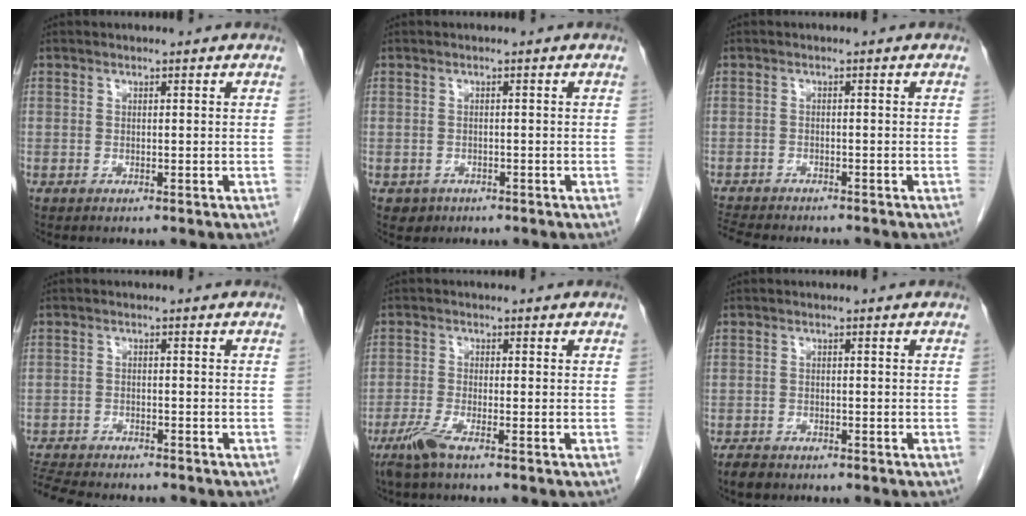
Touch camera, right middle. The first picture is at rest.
{"total": 1.6, "force": [-0.8, 1.4, 0.1], "torque": [-0.005, 0.006, -0.005]}
{"total": 8.5, "force": [-7.7, 1.8, 3.2], "torque": [-0.056, -0.007, -0.116]}
{"total": 10.6, "force": [-9.6, 2.1, 3.9], "torque": [-0.081, -0.006, -0.145]}
{"total": 3.5, "force": [-2.4, 0.0, 2.5], "torque": [-0.060, -0.010, -0.054]}
{"total": 2.1, "force": [-1.7, 1.0, 0.8], "torque": [-0.021, -0.002, -0.023]}